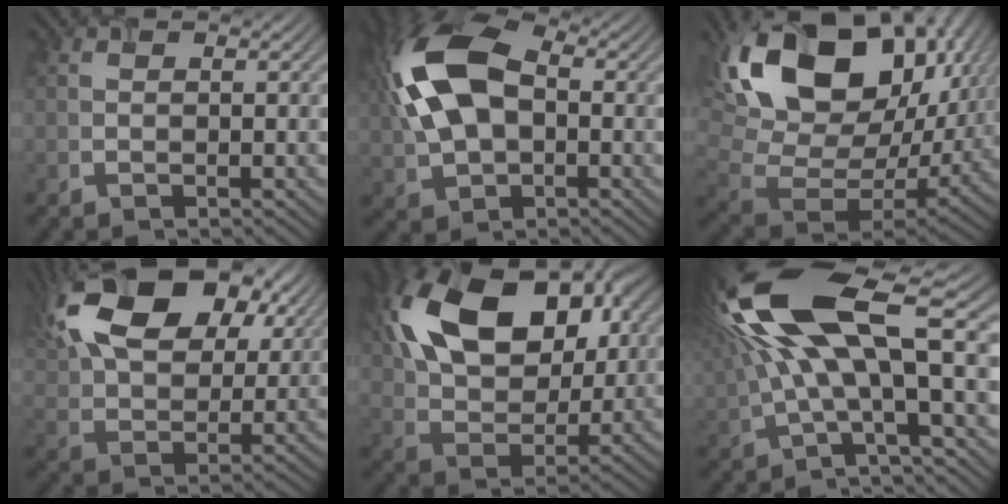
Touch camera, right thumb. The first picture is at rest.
{"total": 14.3, "force": [1.2, 8.9, 11.1], "torque": [-0.261, 0.009, 0.013]}
{"total": 19.6, "force": [7.3, 12.5, 13.1], "torque": [-0.290, 0.004, 0.144]}
{"total": 17.9, "force": [8.8, 10.6, 11.6], "torque": [-0.239, 0.034, 0.138]}
{"total": 17.1, "force": [6.0, 10.8, 11.9], "torque": [-0.247, 0.019, 0.109]}
{"total": 17.1, "force": [3.7, 6.3, 15.4], "torque": [-0.323, -0.007, 0.076]}